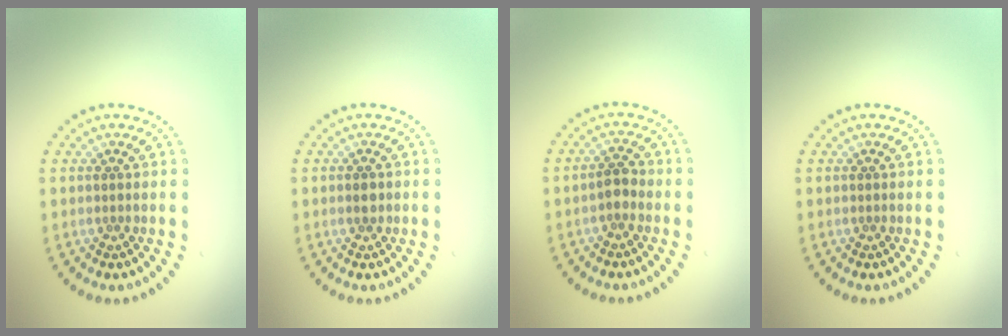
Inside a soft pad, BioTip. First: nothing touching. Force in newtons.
{"total": 1.3, "press": 1.3, "slide": 0.0}
{"total": 1.6, "press": 1.5, "slide": 0.5}
{"total": 0.0}